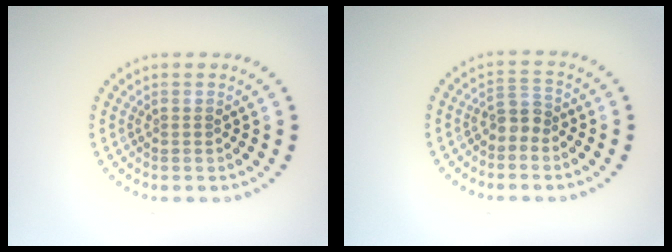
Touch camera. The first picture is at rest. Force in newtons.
{"total": 2.0, "press": 1.5, "slide": 1.3}